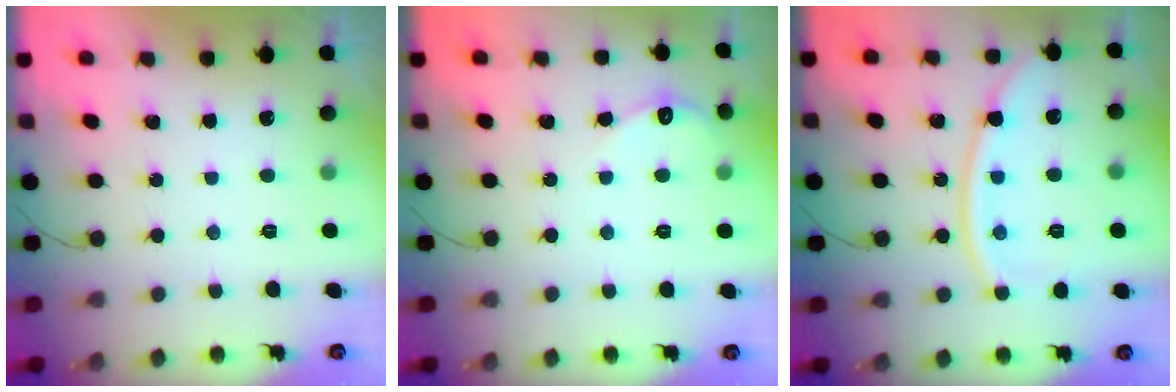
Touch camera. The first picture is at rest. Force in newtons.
{"total": 3.8, "press": 3.8, "slide": 0.5}
{"total": 12.9, "press": 12.8, "slide": 1.6}